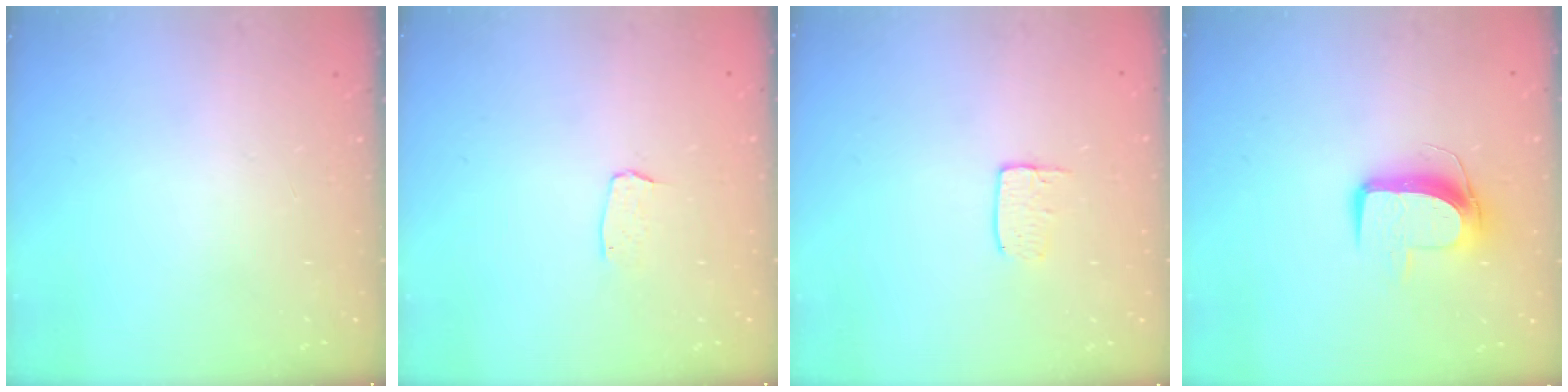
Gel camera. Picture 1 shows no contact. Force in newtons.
{"total": 3.0, "press": 3.0, "slide": 0.2}
{"total": 4.3, "press": 4.3, "slide": 0.3}
{"total": 9.9, "press": 9.9, "slide": 0.6}